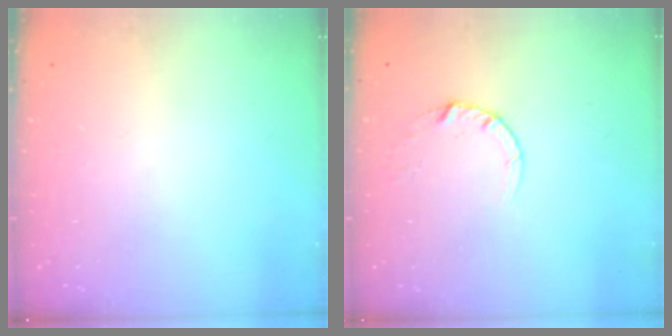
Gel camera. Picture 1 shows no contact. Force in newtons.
{"total": 2.7, "press": 2.7, "slide": 0.2}